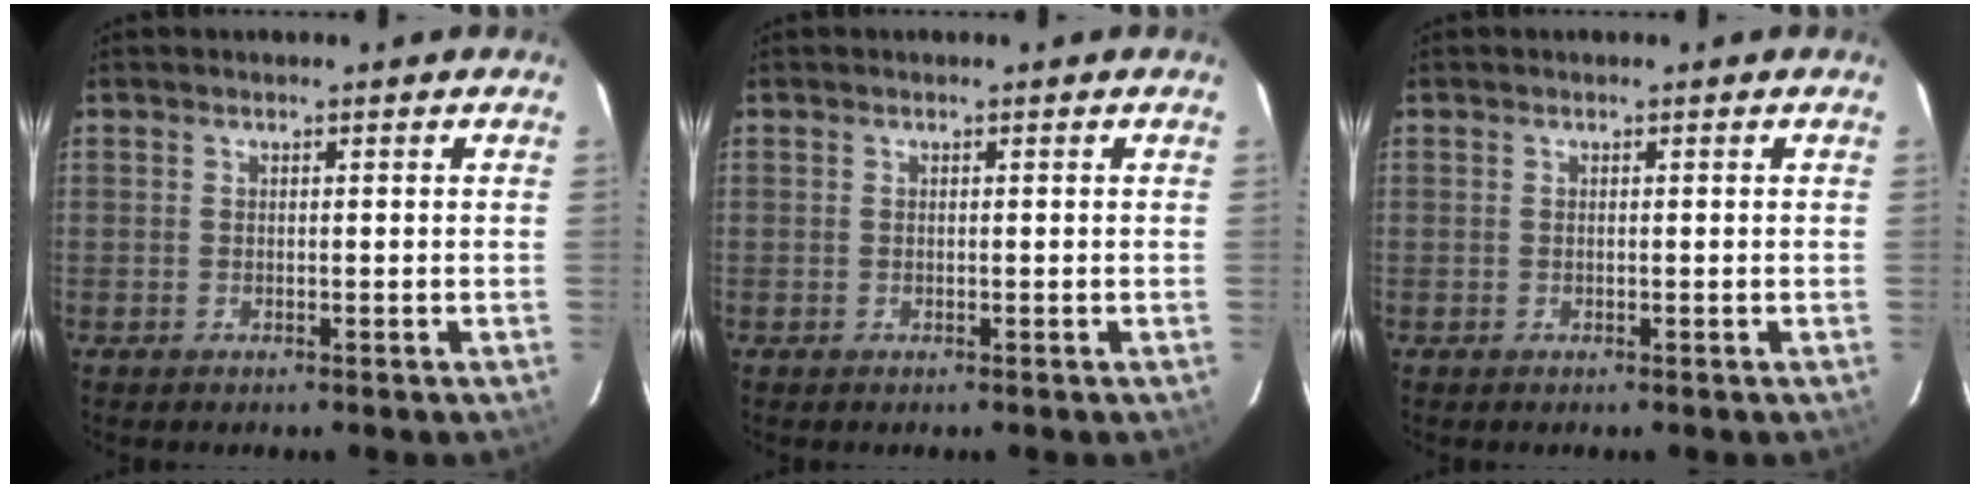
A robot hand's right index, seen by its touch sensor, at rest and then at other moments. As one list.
[{"total": 0.0}, {"total": 0.0}]